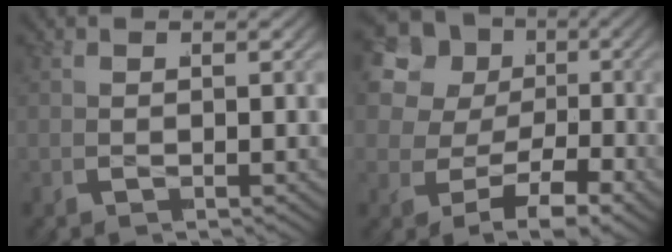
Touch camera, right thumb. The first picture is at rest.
{"total": 14.1, "force": [3.4, 10.5, 8.7], "torque": [-0.179, 0.007, 0.046]}